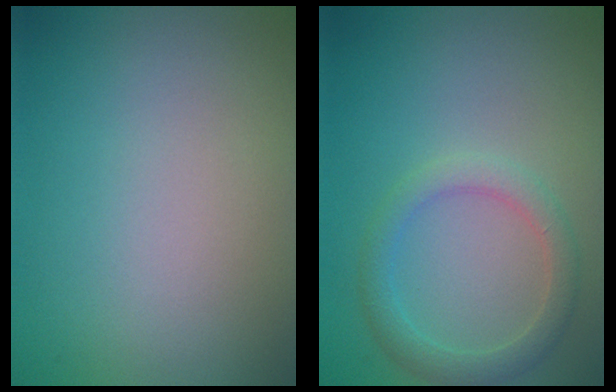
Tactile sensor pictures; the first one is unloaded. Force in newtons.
{"total": 2.5, "press": 2.5, "slide": 0.1}